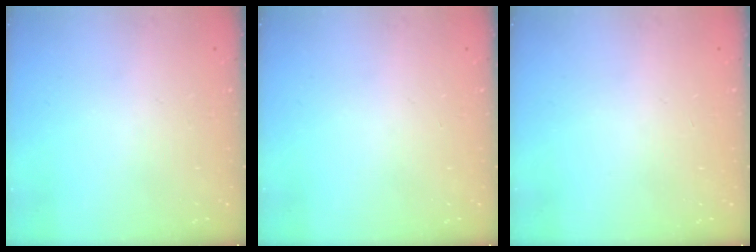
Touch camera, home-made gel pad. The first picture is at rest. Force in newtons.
{"total": 0.0}
{"total": 0.0}